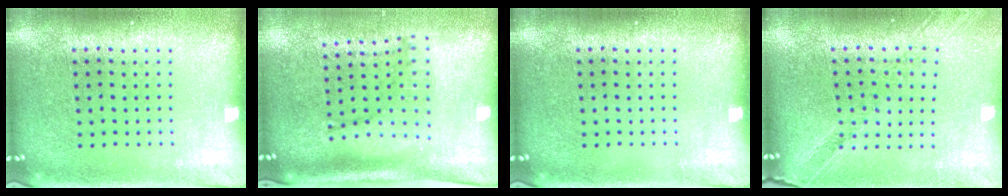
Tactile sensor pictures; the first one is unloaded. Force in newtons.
{"total": 1.4, "press": 1.3, "slide": 0.6}
{"total": 0.0}
{"total": 0.6, "press": 0.6, "slide": 0.1}